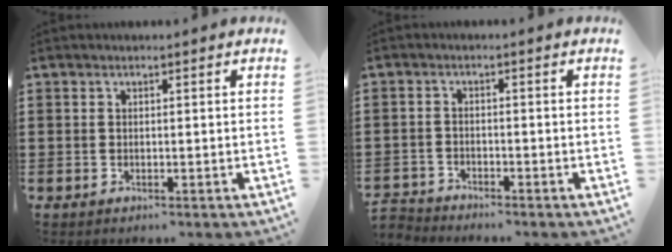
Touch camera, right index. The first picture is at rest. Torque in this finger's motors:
{"motor_torque": [-1.00, 1.14, -1.05, -0.21]}